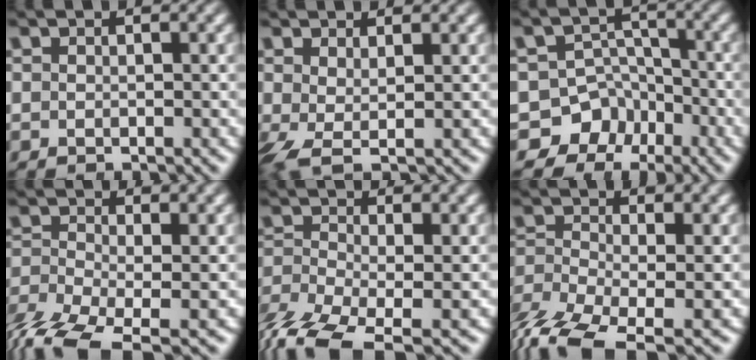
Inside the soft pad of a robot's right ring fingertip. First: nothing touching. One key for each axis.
{"total": 2.0, "fx": -0.5, "fy": 0.6, "fz": 1.9, "tx": -0.051, "ty": -0.028, "tz": 0.009}
{"total": 11.9, "fx": -4.3, "fy": 10.5, "fz": 3.4, "tx": -0.076, "ty": -0.057, "tz": -0.071}
{"total": 6.2, "fx": -4.4, "fy": 2.4, "fz": 3.5, "tx": -0.081, "ty": -0.043, "tz": -0.052}
{"total": 6.3, "fx": -4.4, "fy": 2.6, "fz": 3.7, "tx": -0.088, "ty": -0.045, "tz": -0.051}
{"total": 6.3, "fx": -4.3, "fy": 2.8, "fz": 3.7, "tx": -0.095, "ty": -0.046, "tz": -0.050}